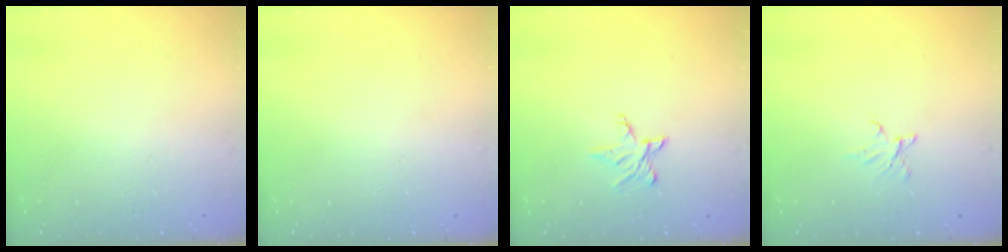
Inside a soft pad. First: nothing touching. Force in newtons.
{"total": 0.0}
{"total": 4.9, "press": 4.9, "slide": 0.4}
{"total": 3.5, "press": 3.4, "slide": 0.4}